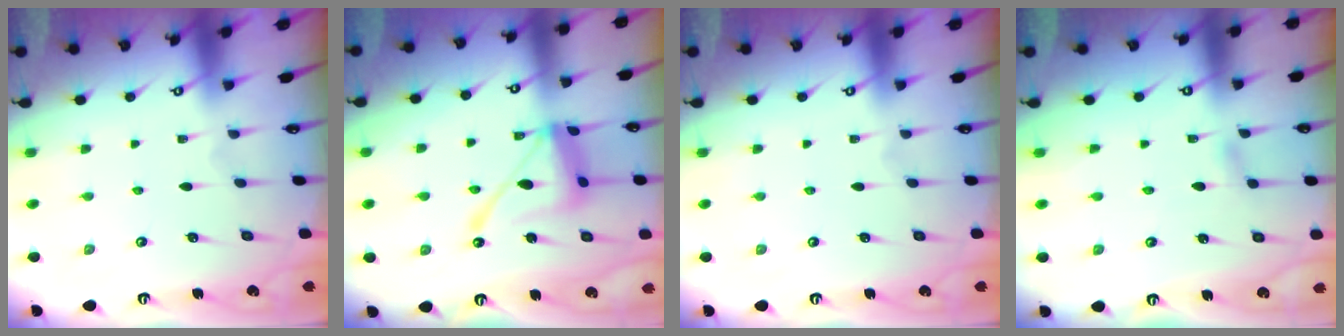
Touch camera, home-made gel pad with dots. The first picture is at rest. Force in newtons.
{"total": 15.5, "press": 15.4, "slide": 1.4}
{"total": 0.0}
{"total": 2.2, "press": 2.2, "slide": 0.3}